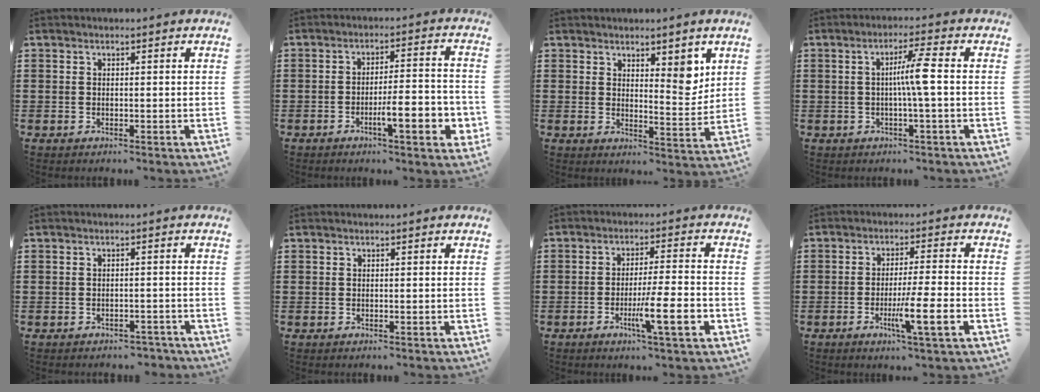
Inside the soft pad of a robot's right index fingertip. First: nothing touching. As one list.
[{"total": 7.8, "force": [-2.9, 1.6, 7.0], "torque": [-0.103, -0.005, -0.049]}, {"total": 5.4, "force": [3.7, 2.3, 3.3], "torque": [-0.048, -0.015, 0.063]}, {"total": 5.1, "force": [-0.3, -0.3, 5.1], "torque": [-0.095, -0.004, -0.011]}, {"total": 1.9, "force": [-1.9, 0.4, 0.2], "torque": [-0.012, -0.002, -0.040]}, {"total": 0.0}, {"total": 9.1, "force": [-3.3, 0.8, 8.4], "torque": [-0.139, -0.007, -0.054]}, {"total": 7.4, "force": [-2.7, 0.1, 6.9], "torque": [-0.117, -0.013, -0.047]}]